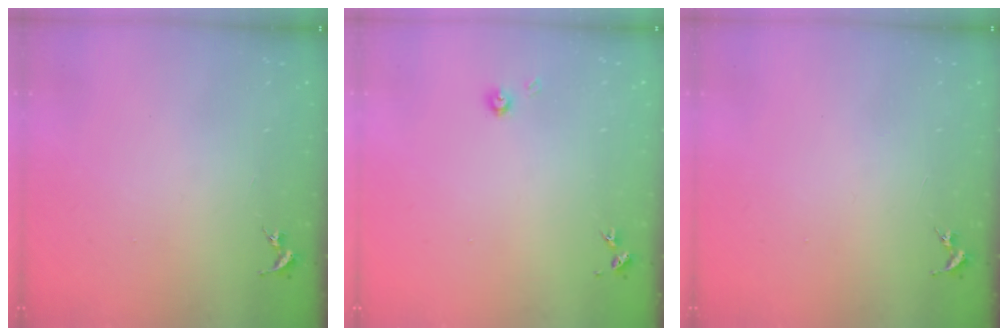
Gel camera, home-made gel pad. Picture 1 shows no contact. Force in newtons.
{"total": 3.3, "press": 3.3, "slide": 0.2}
{"total": 0.0}